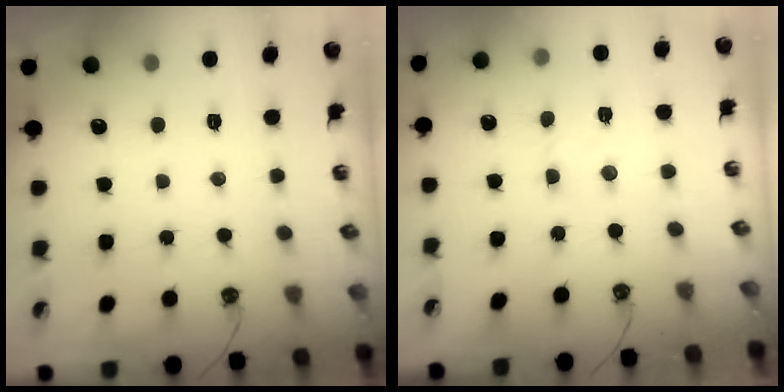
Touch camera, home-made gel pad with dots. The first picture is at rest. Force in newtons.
{"total": 2.9, "press": 2.9, "slide": 0.5}